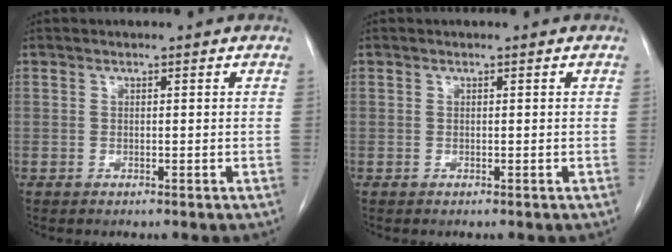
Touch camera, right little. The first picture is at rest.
{"total": 0.0}